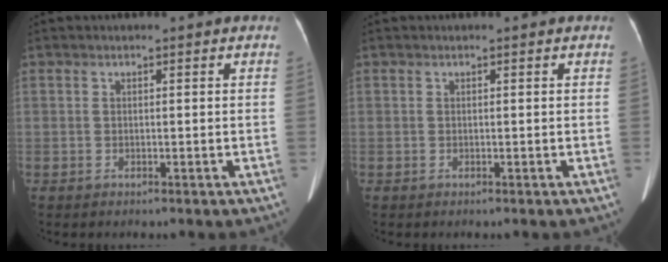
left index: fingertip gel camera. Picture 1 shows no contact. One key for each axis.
{"total": 0.0}